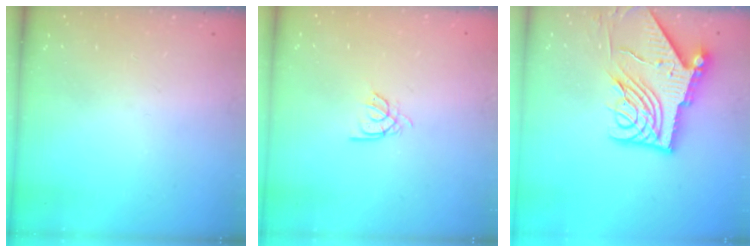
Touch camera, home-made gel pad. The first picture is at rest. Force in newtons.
{"total": 2.4, "press": 2.4, "slide": 0.4}
{"total": 15.6, "press": 15.4, "slide": 1.9}